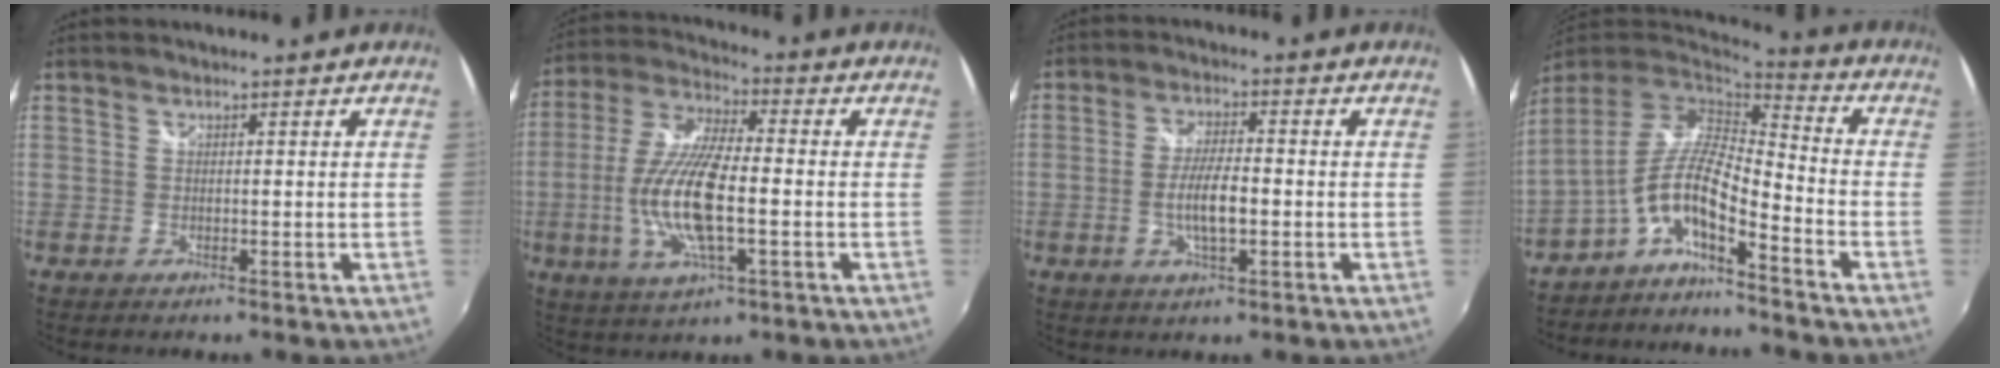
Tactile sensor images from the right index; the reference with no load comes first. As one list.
[{"total": 14.8, "force": [-2.6, 4.3, 13.9], "torque": [-0.283, -0.006, -0.052]}, {"total": 6.3, "force": [-1.5, 1.6, 5.9], "torque": [-0.115, -0.003, -0.025]}, {"total": 9.9, "force": [-5.5, 1.8, 8.0], "torque": [-0.161, 0.002, -0.114]}]